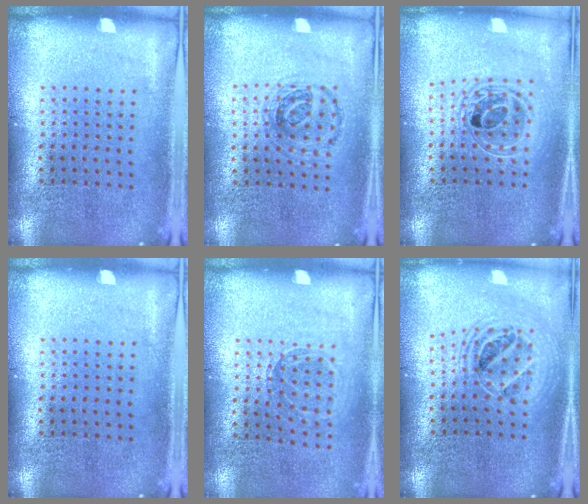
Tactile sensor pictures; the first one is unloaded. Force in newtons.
{"total": 0.9, "press": 0.9, "slide": 0.3}
{"total": 1.6, "press": 1.4, "slide": 0.9}
{"total": 0.0}
{"total": 0.8, "press": 0.8, "slide": 0.1}
{"total": 1.8, "press": 1.5, "slide": 1.1}